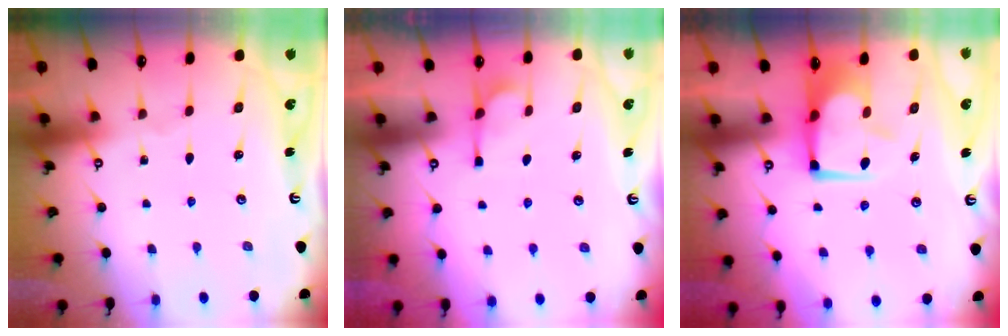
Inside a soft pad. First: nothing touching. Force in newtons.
{"total": 6.8, "press": 6.7, "slide": 1.6}
{"total": 2.4, "press": 2.3, "slide": 0.8}